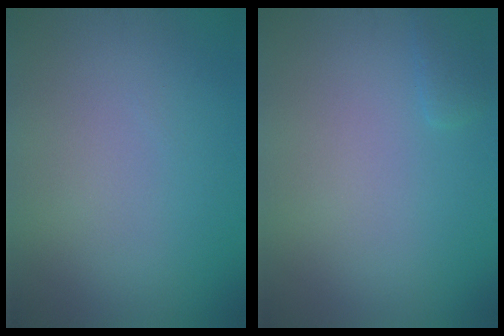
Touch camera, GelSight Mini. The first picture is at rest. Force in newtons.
{"total": 0.9, "press": 0.9, "slide": 0.1}